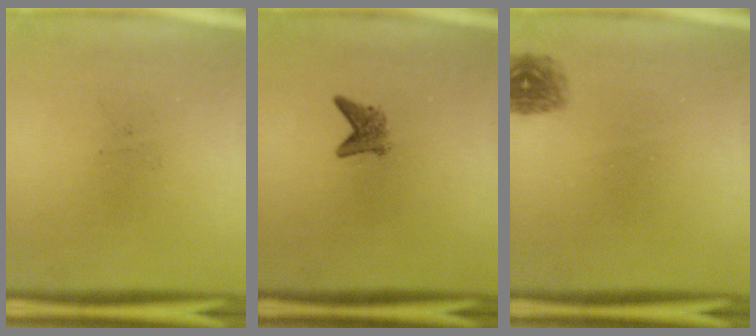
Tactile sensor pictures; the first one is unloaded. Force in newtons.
{"total": 2.1}
{"total": 1.6}